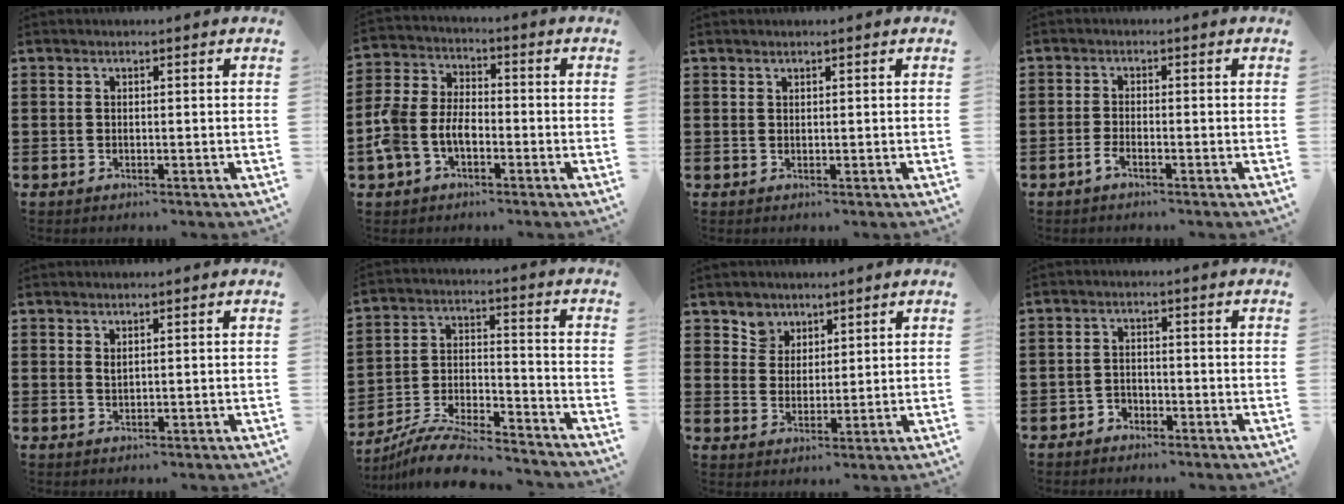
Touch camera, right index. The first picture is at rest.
{"total": 6.2, "force": [-2.5, 4.1, 4.0], "torque": [-0.124, -0.003, -0.060]}
{"total": 0.6, "force": [0.5, 0.3, 0.1], "torque": [-0.003, 0.001, 0.010]}
{"total": 1.6, "force": [-1.2, 0.3, 1.1], "torque": [-0.028, -0.003, -0.024]}
{"total": 0.9, "force": [0.7, 0.2, 0.6], "torque": [-0.013, 0.000, 0.013]}
{"total": 10.0, "force": [-9.2, 1.2, 3.7], "torque": [-0.068, 0.022, -0.178]}
{"total": 4.4, "force": [3.1, 3.2, -0.2], "torque": [-0.019, 0.007, 0.058]}
{"total": 1.9, "force": [-1.6, 1.1, 0.0], "torque": [-0.006, 0.002, -0.035]}